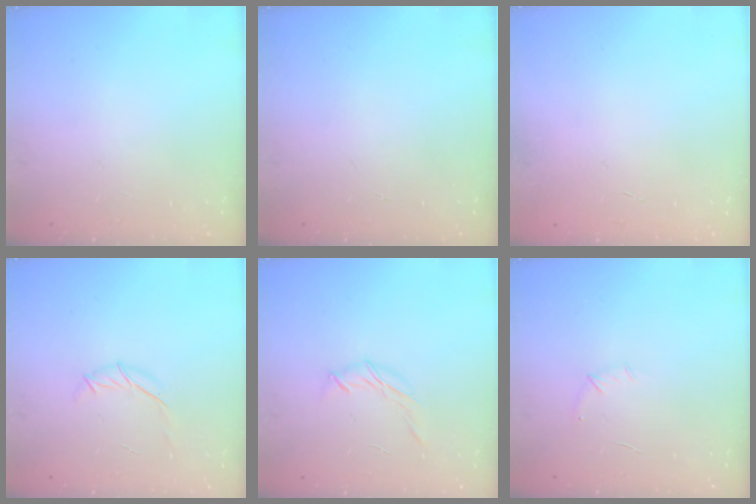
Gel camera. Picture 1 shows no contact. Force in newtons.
{"total": 0.0}
{"total": 0.0}
{"total": 6.7, "press": 6.5, "slide": 1.5}
{"total": 6.5, "press": 6.5, "slide": 0.9}
{"total": 4.3, "press": 4.2, "slide": 1.1}